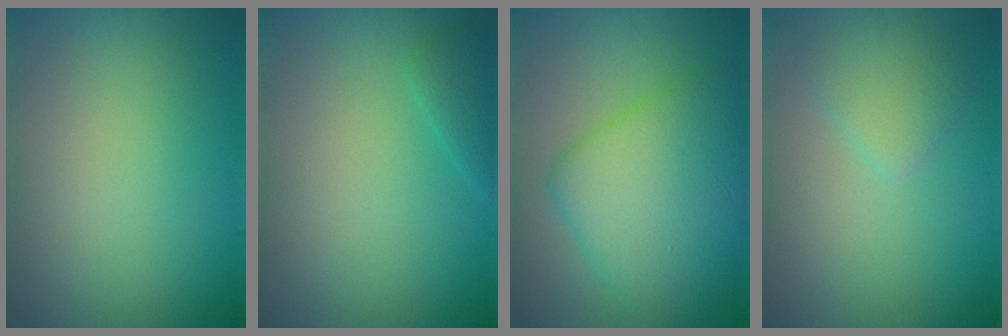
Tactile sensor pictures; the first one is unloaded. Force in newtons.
{"total": 1.4, "press": 1.4, "slide": 0.1}
{"total": 8.0, "press": 8.0, "slide": 0.1}
{"total": 2.5, "press": 2.5, "slide": 0.2}